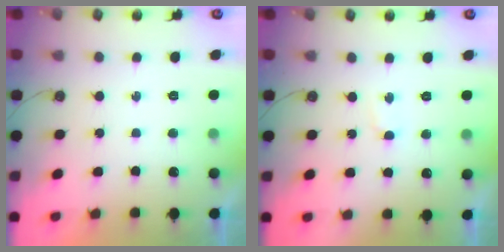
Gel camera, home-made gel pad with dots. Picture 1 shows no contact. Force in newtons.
{"total": 1.0, "press": 0.8, "slide": 0.7}